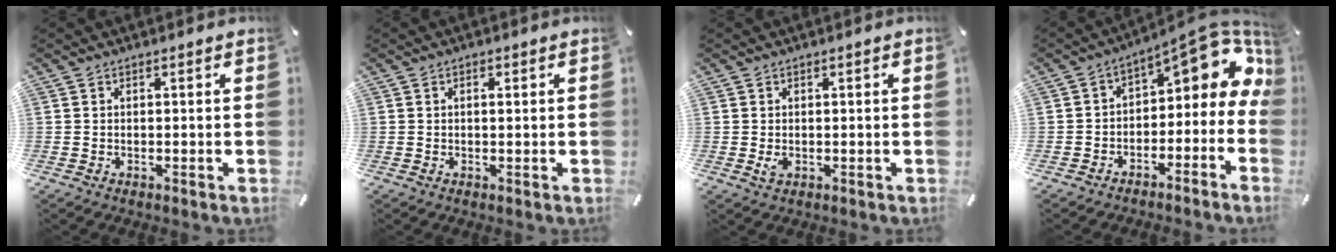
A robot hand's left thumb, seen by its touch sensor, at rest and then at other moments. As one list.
[{"total": 0.9, "force": [0.2, 0.4, 0.8], "torque": [-0.017, 0.003, 0.002]}, {"total": 1.5, "force": [-0.3, 1.0, 1.1], "torque": [-0.027, -0.002, -0.006]}, {"total": 9.6, "force": [3.1, 5.3, 7.5], "torque": [-0.093, -0.028, 0.050]}]